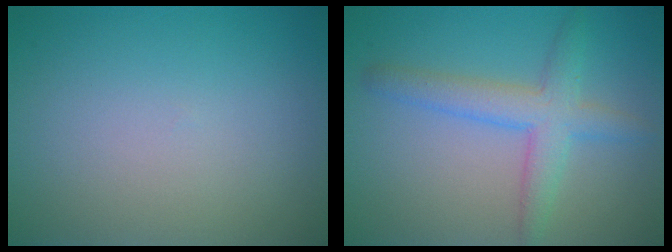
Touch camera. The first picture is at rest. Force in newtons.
{"total": 4.0, "press": 3.9, "slide": 0.2}